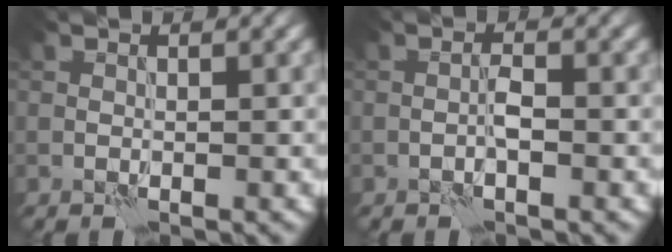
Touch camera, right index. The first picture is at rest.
{"total": 0.9, "force": [-0.3, 0.1, 0.9], "torque": [-0.018, 0.004, -0.008]}